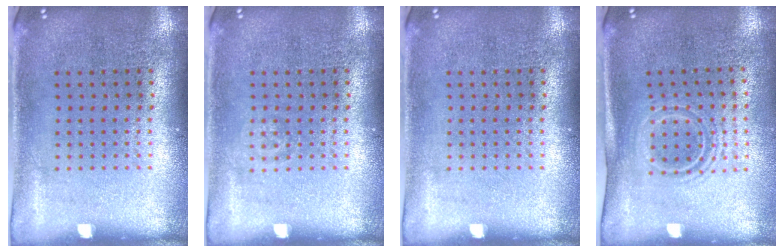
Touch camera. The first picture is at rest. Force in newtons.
{"total": 0.6, "press": 0.6, "slide": 0.2}
{"total": 0.0}
{"total": 1.5, "press": 1.1, "slide": 1.0}